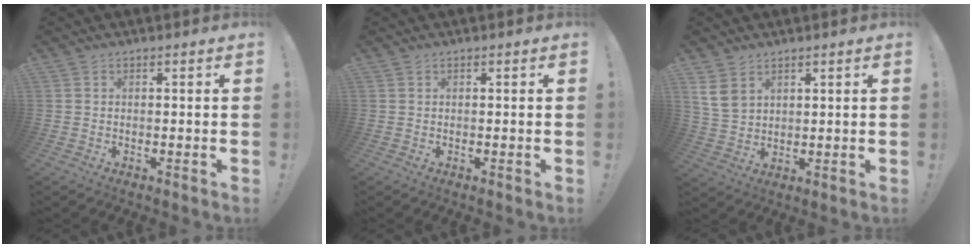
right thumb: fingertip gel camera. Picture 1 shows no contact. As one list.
[{"total": 0.0}, {"total": 7.0, "force": [3.5, 4.7, 3.9], "torque": [-0.079, -0.007, 0.073]}]